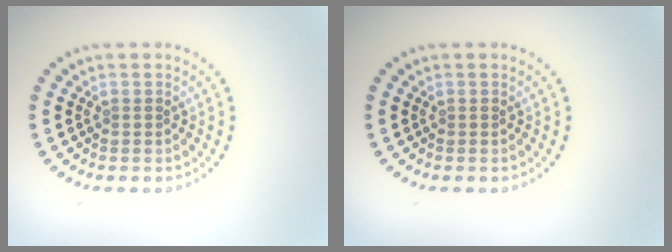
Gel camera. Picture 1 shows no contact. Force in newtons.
{"total": 0.0}